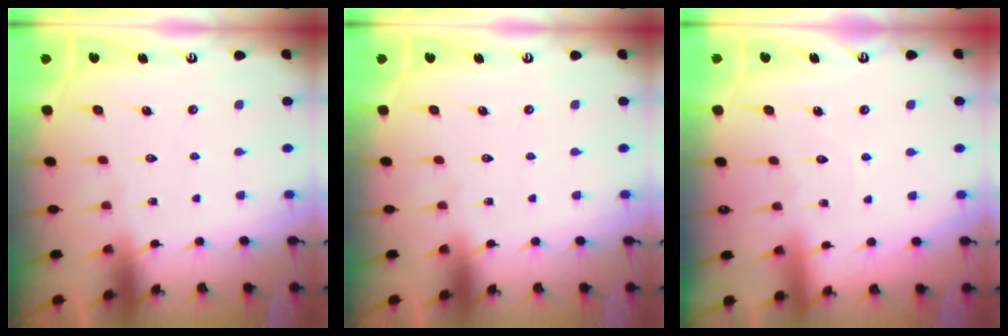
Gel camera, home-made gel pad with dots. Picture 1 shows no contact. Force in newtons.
{"total": 0.0}
{"total": 2.9, "press": 2.9, "slide": 0.2}